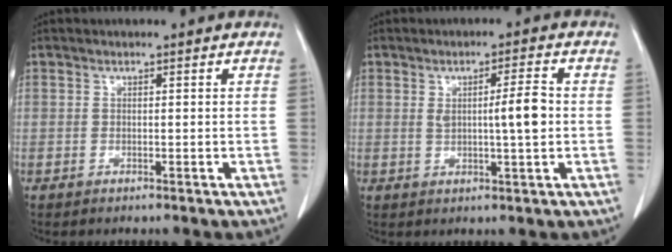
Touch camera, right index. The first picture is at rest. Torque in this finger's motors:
{"motor_torque": [0.66, 0.12, 0.14, 0.08]}